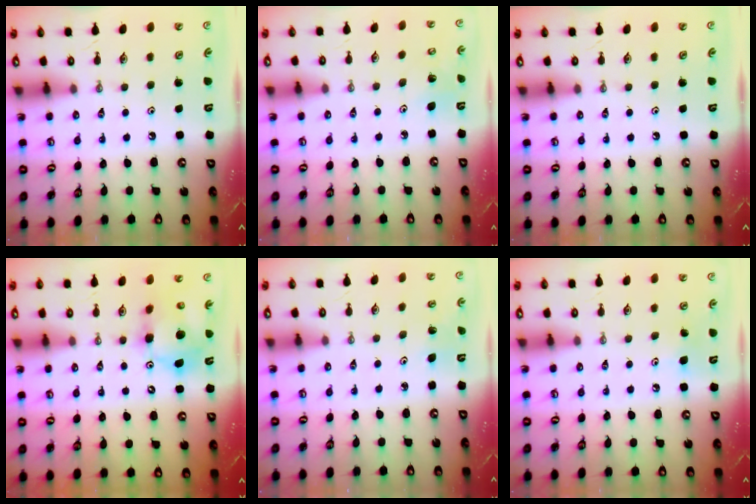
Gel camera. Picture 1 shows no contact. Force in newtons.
{"total": 4.2, "press": 4.1, "slide": 0.9}
{"total": 0.0}
{"total": 12.0, "press": 11.8, "slide": 2.6}
{"total": 2.6, "press": 2.5, "slide": 0.9}
{"total": 5.8, "press": 5.6, "slide": 1.5}